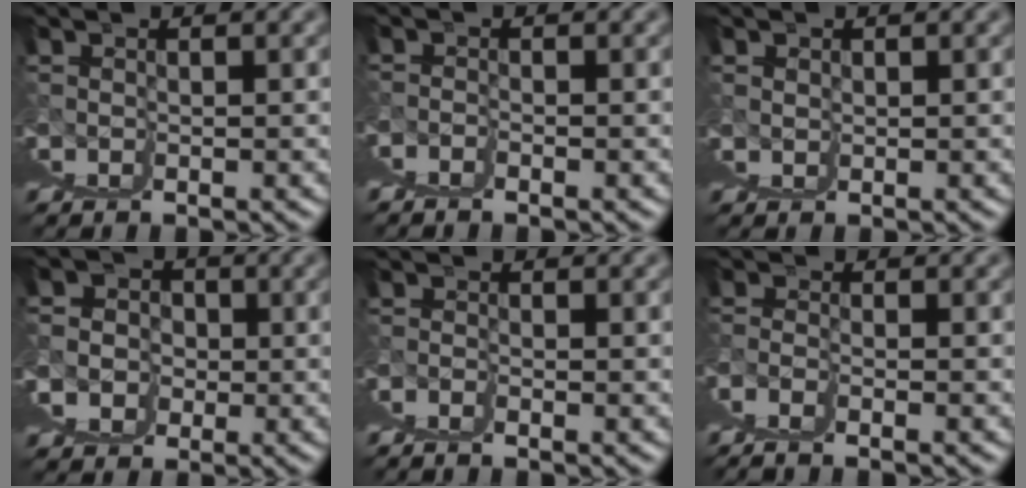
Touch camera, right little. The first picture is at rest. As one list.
[{"total": 2.1, "force": [0.1, -2.0, -0.5], "torque": [0.015, 0.012, 0.004]}, {"total": 1.9, "force": [0.7, 1.8, 0.0], "torque": [-0.002, -0.007, 0.010]}, {"total": 1.7, "force": [0.9, 1.2, 0.9], "torque": [-0.013, -0.018, 0.026]}, {"total": 1.6, "force": [0.2, -1.6, -0.1], "torque": [0.010, 0.012, 0.005]}, {"total": 2.0, "force": [0.9, -1.2, 1.4], "torque": [-0.015, 0.014, 0.018]}]